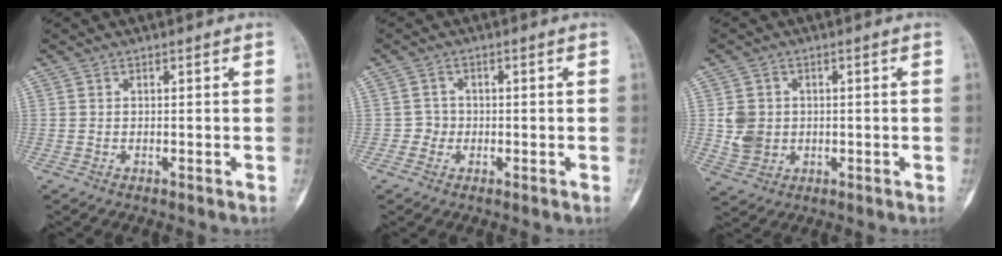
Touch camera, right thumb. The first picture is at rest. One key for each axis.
{"total": 2.2, "fx": -0.5, "fy": 2.1, "fz": 0.1, "tx": 0.014, "ty": 0.010, "tz": -0.016}
{"total": 5.7, "fx": 0.1, "fy": 5.1, "fz": 2.7, "tx": -0.034, "ty": 0.000, "tz": 0.009}